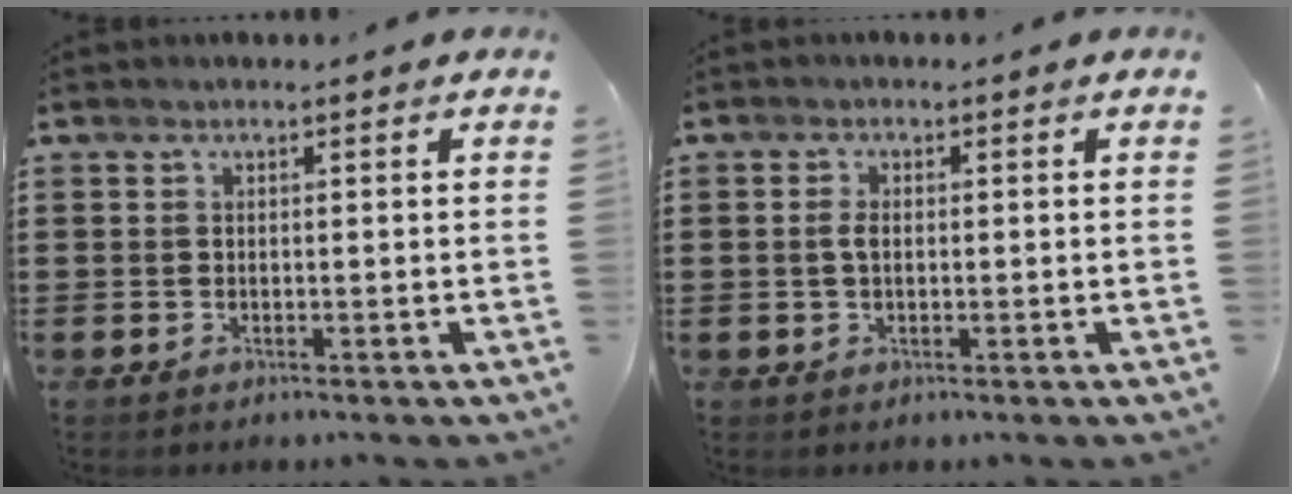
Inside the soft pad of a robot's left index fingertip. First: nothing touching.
{"total": 1.8, "force": [0.0, 0.8, 1.6], "torque": [-0.041, 0.000, -0.003]}